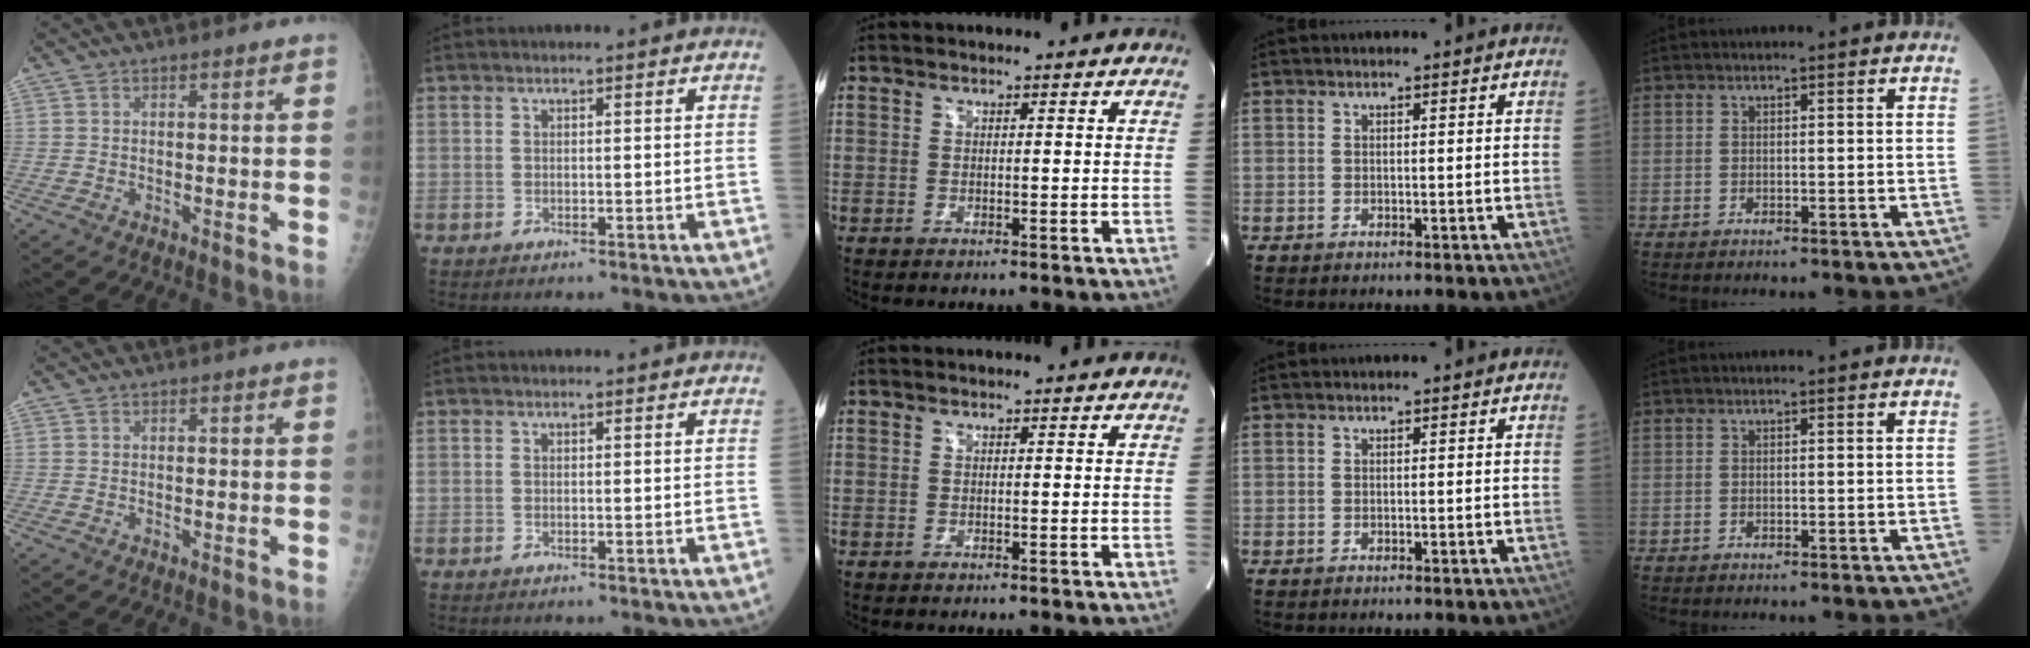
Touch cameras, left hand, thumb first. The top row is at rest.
{}